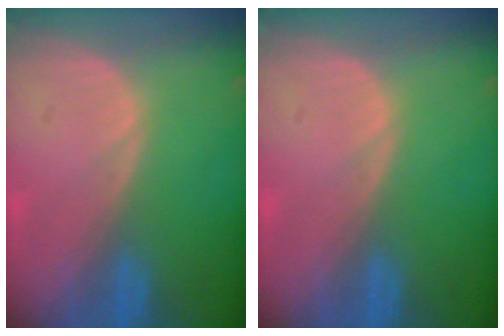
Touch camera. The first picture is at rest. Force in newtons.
{"total": 0.0}